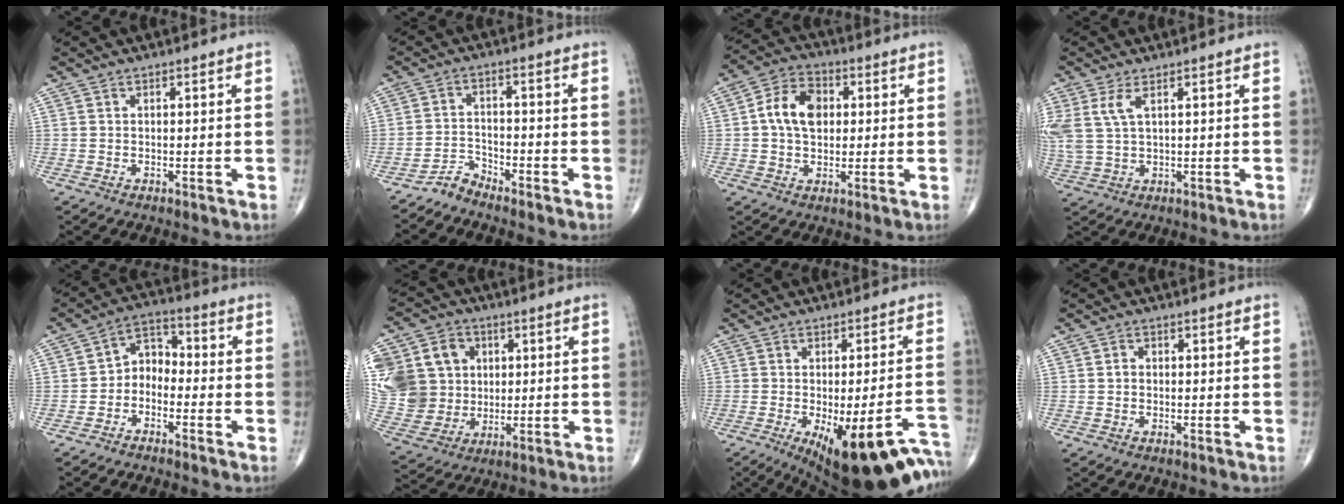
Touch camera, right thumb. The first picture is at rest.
{"total": 3.4, "force": [-3.3, 0.8, 0.0], "torque": [0.005, 0.020, -0.068]}
{"total": 9.6, "force": [1.2, 6.8, 6.7], "torque": [-0.105, 0.016, 0.014]}
{"total": 6.0, "force": [2.3, 2.6, 4.8], "torque": [-0.128, 0.004, 0.057]}
{"total": 6.0, "force": [-2.2, 4.5, 3.4], "torque": [-0.037, 0.037, -0.056]}
{"total": 24.7, "force": [4.8, 21.1, 12.0], "torque": [-0.285, 0.043, 0.109]}
{"total": 21.7, "force": [-12.1, 7.0, 16.5], "torque": [-0.157, 0.031, -0.147]}
{"total": 1.1, "force": [-0.1, 1.0, 0.5], "torque": [-0.005, 0.003, -0.003]}